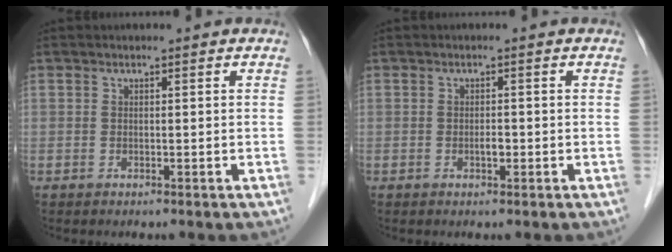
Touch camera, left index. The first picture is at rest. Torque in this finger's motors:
{"motor_torque": [0.45, 0.19, 0.03, 0.01]}